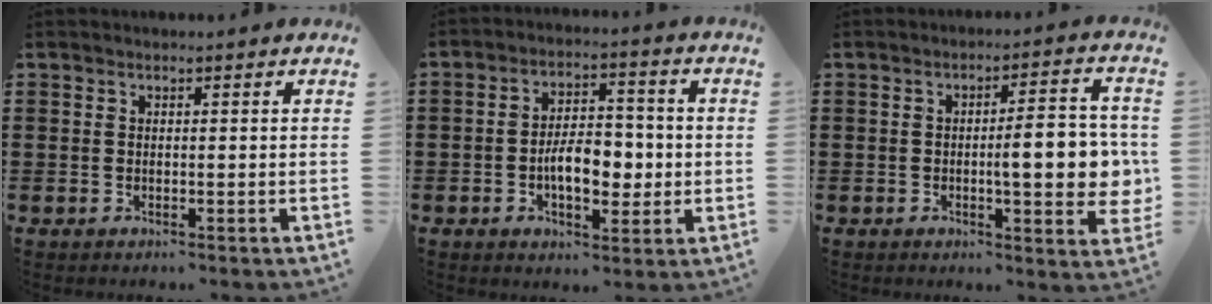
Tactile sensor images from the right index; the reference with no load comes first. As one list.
[{"total": 7.7, "force": [-1.3, 4.3, 6.3], "torque": [-0.090, 0.006, -0.029]}, {"total": 9.2, "force": [-0.6, 2.4, 8.9], "torque": [-0.119, -0.007, -0.015]}]